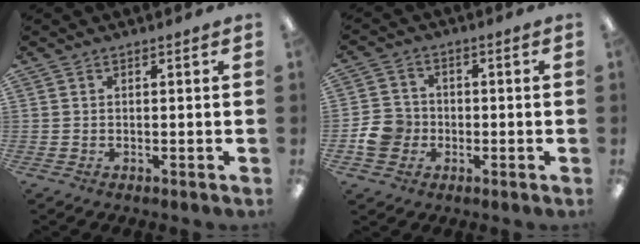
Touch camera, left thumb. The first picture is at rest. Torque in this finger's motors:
{"motor_torque": [-0.46, 0.48, -0.02, 0.02, 0.01]}